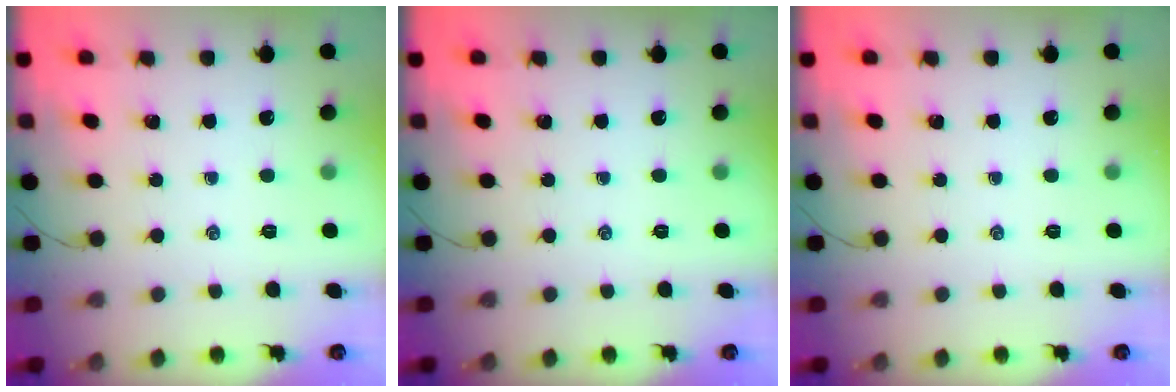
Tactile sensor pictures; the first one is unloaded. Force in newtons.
{"total": 0.0}
{"total": 0.0}